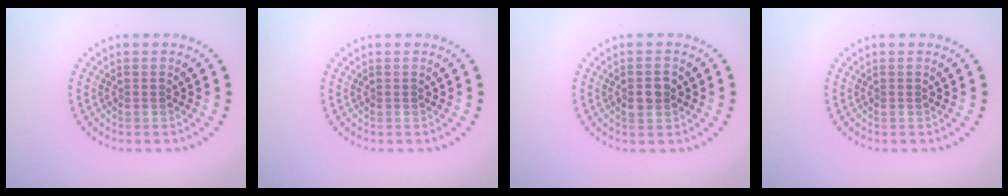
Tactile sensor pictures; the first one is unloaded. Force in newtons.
{"total": 0.0}
{"total": 1.7, "press": 1.7, "slide": 0.2}
{"total": 0.0}